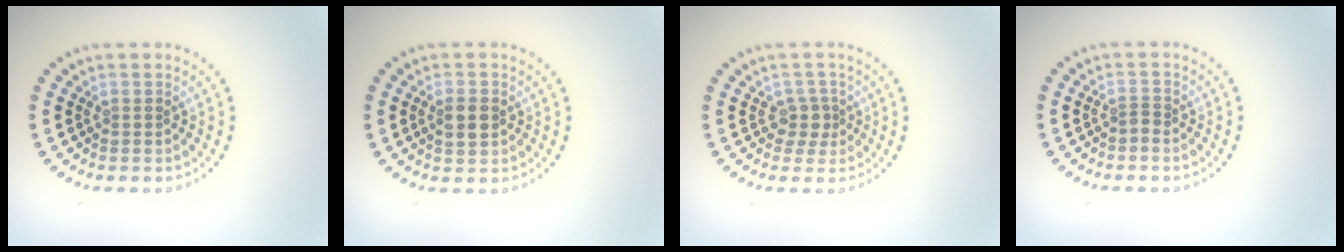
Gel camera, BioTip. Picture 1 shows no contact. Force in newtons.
{"total": 2.2, "press": 2.2, "slide": 0.2}
{"total": 1.8, "press": 1.4, "slide": 1.1}
{"total": 0.6, "press": 0.4, "slide": 0.5}